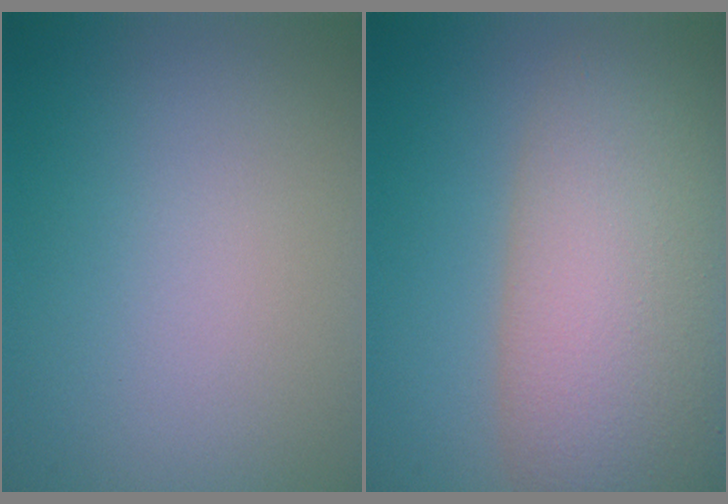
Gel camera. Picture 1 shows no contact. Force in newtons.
{"total": 9.9, "press": 9.9, "slide": 0.9}